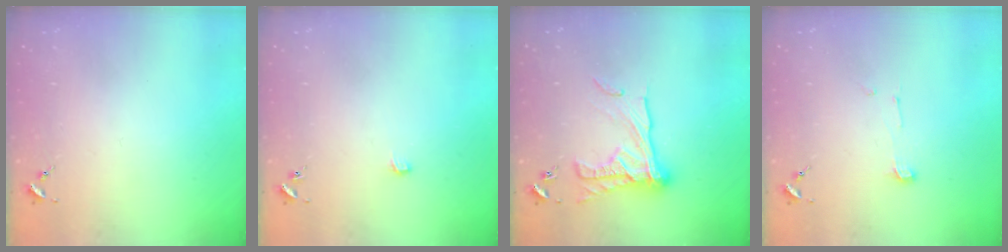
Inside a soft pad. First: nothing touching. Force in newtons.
{"total": 3.8, "press": 3.7, "slide": 0.3}
{"total": 16.8, "press": 16.8, "slide": 1.0}
{"total": 4.0, "press": 3.9, "slide": 0.5}